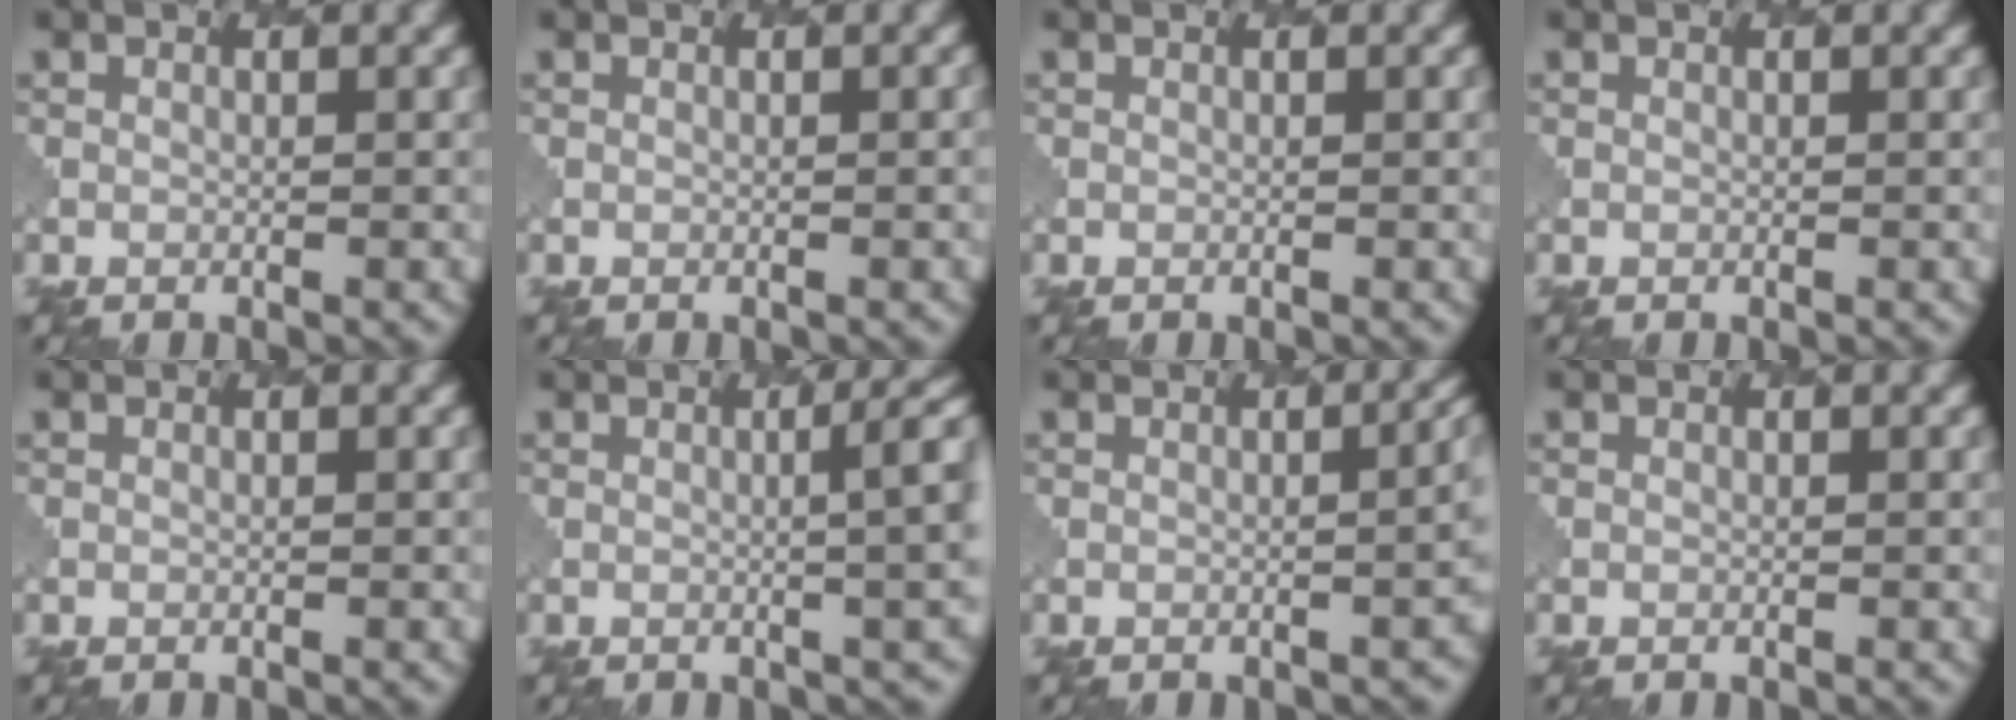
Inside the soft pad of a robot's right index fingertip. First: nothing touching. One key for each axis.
{"total": 0.8, "fx": -0.1, "fy": 0.4, "fz": 0.8, "tx": 0.001, "ty": 0.002, "tz": 0.001}
{"total": 0.0}
{"total": 0.0}
{"total": 0.0}
{"total": 6.3, "fx": 0.4, "fy": 2.4, "fz": 5.8, "tx": -0.037, "ty": 0.014, "tz": 0.008}
{"total": 4.5, "fx": -0.7, "fy": 2.2, "fz": 3.9, "tx": -0.010, "ty": 0.002, "tz": -0.002}
{"total": 0.0}